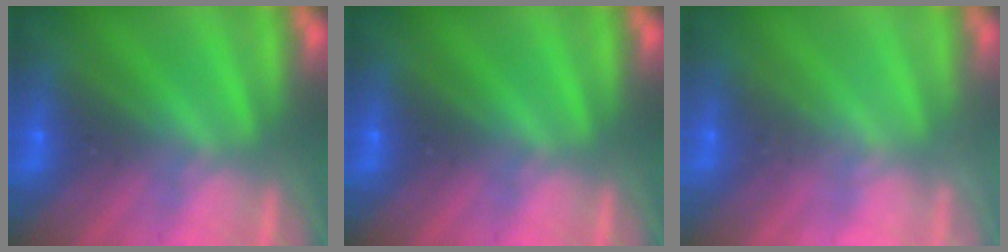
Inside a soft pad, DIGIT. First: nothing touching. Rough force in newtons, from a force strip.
{"total": 0.0}
{"total": 2.3}